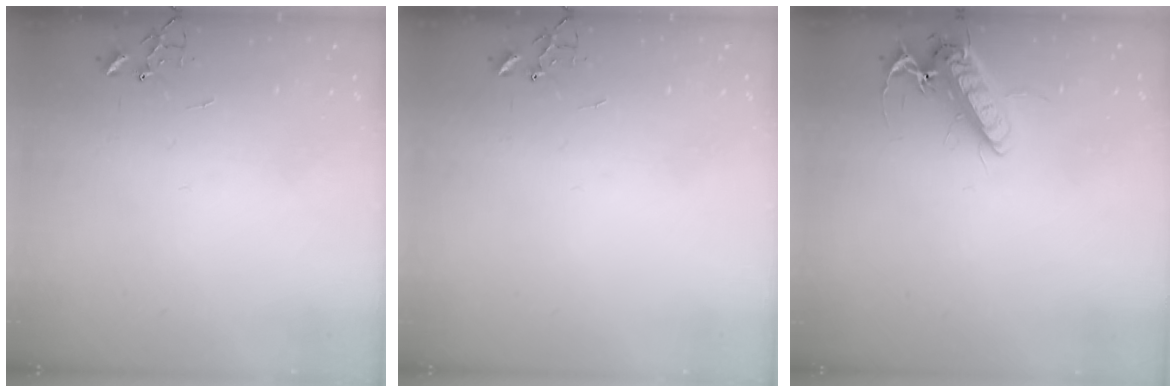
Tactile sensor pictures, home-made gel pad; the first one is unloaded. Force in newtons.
{"total": 0.0}
{"total": 13.5, "press": 13.3, "slide": 2.1}